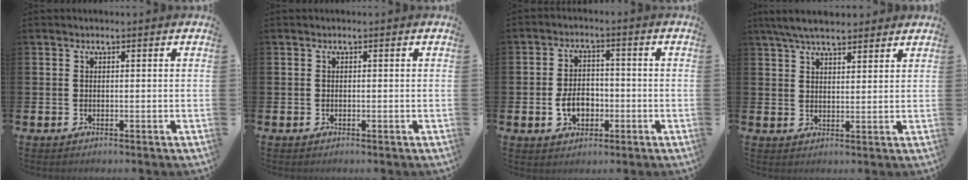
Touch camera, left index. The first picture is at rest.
{"total": 0.0}
{"total": 4.8, "force": [-1.4, 3.3, 3.2], "torque": [-0.051, 0.005, -0.029]}
{"total": 5.9, "force": [5.4, 1.3, 2.0], "torque": [-0.052, -0.011, 0.100]}